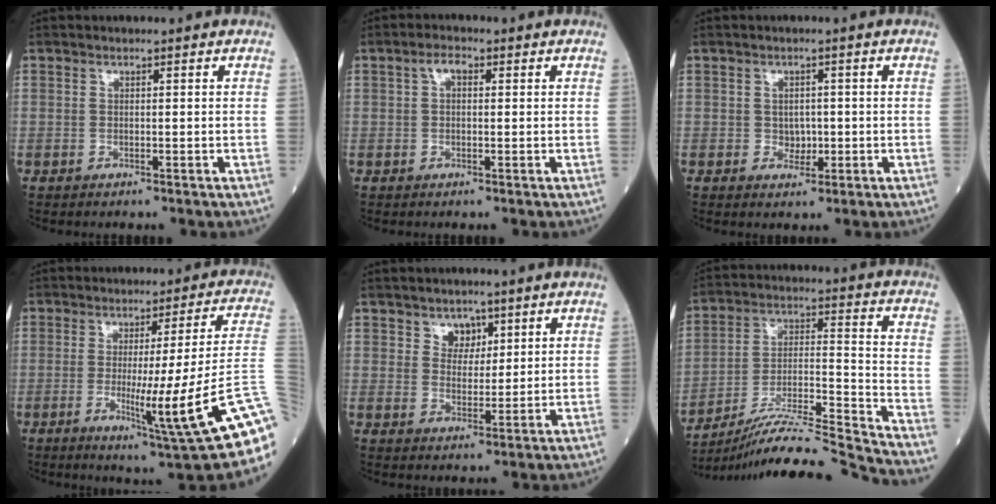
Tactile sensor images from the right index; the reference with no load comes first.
{"total": 2.3, "force": [0.7, 1.1, 1.8], "torque": [-0.038, 0.013, 0.013]}
{"total": 2.2, "force": [-0.3, 1.8, 1.2], "torque": [-0.013, 0.003, -0.002]}
{"total": 15.9, "force": [-5.5, -1.6, 14.9], "torque": [-0.167, -0.017, -0.077]}
{"total": 3.7, "force": [2.3, 2.7, 1.2], "torque": [-0.013, 0.002, 0.039]}
{"total": 19.1, "force": [-18.0, -2.9, 5.7], "torque": [-0.103, -0.004, -0.302]}